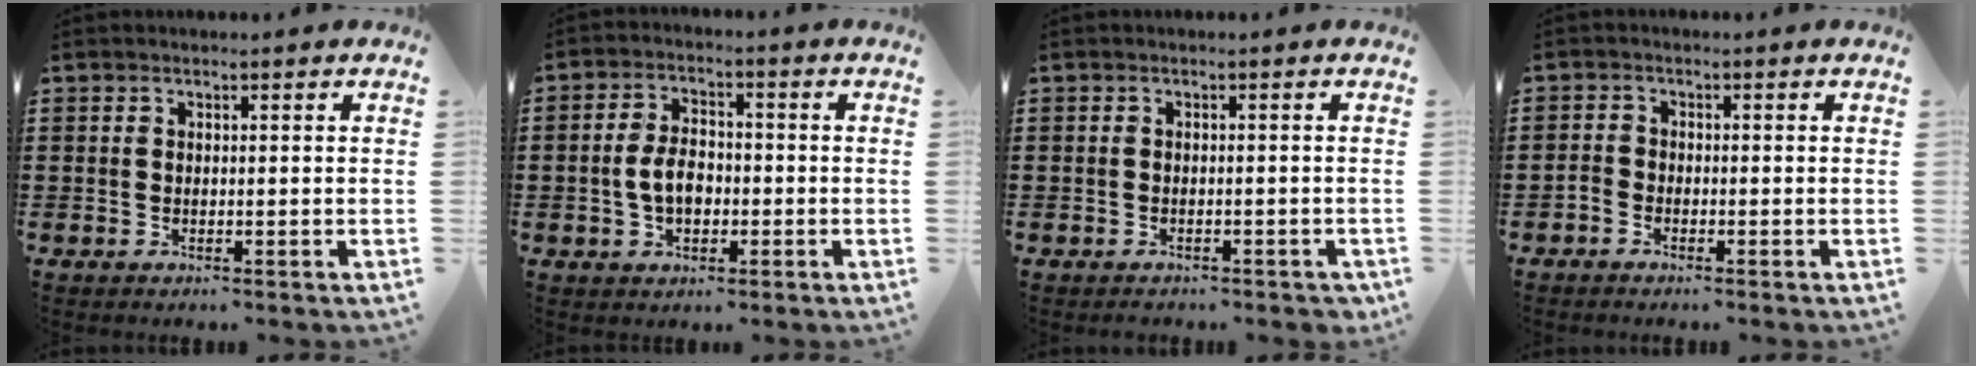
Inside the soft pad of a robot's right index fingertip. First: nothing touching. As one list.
[{"total": 5.2, "force": [-0.9, 3.1, 4.1], "torque": [-0.090, 0.005, -0.020]}, {"total": 0.8, "force": [-0.7, 0.3, 0.0], "torque": [-0.003, -0.001, -0.016]}, {"total": 1.2, "force": [-1.0, 0.6, 0.3], "torque": [-0.009, 0.003, -0.021]}]